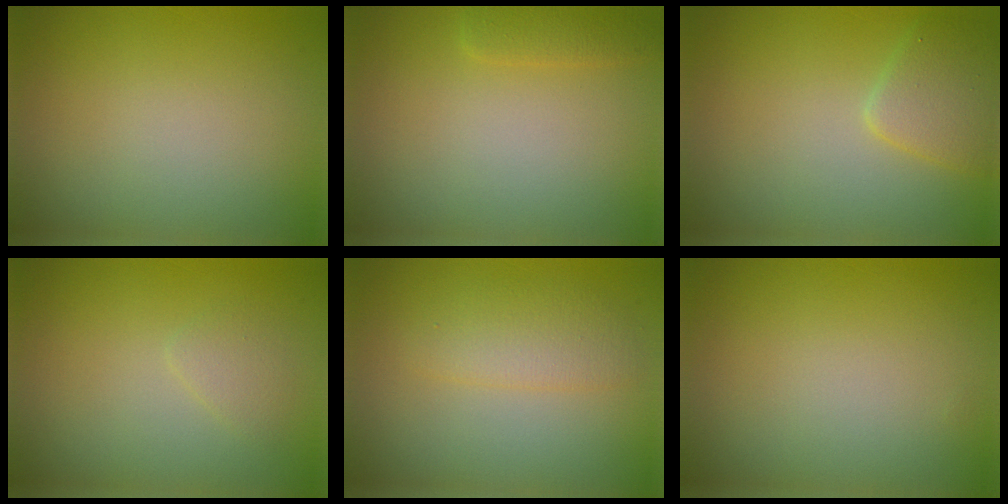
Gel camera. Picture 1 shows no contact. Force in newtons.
{"total": 1.4, "press": 1.4, "slide": 0.1}
{"total": 2.8, "press": 2.8, "slide": 0.1}
{"total": 1.1, "press": 1.1, "slide": 0.1}
{"total": 2.4, "press": 2.4, "slide": 0.1}
{"total": 0.0}